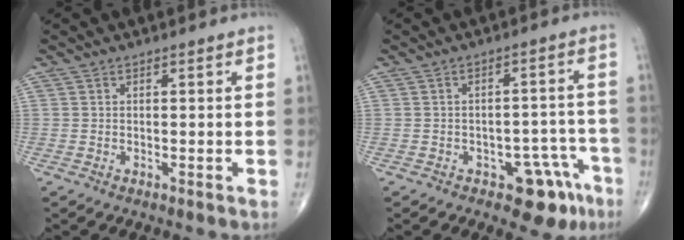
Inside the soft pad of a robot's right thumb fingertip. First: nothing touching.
{"total": 8.4, "force": [-4.9, 4.5, 5.2], "torque": [-0.027, 0.039, -0.057]}